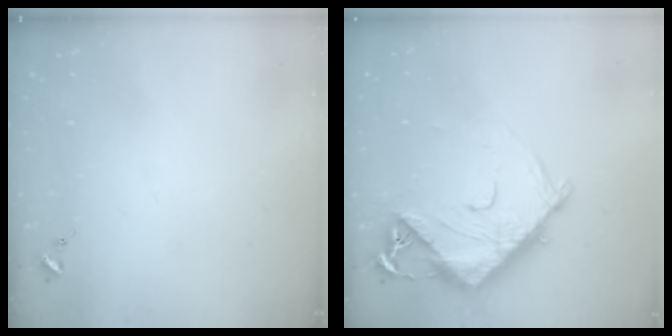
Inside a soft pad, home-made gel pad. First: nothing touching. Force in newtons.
{"total": 13.6, "press": 13.5, "slide": 1.4}